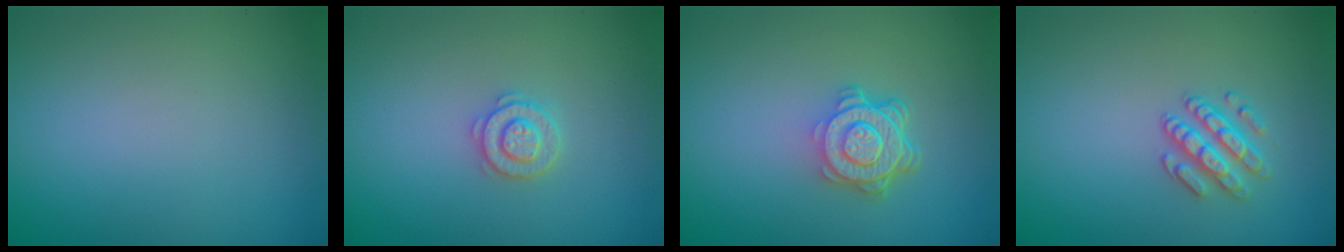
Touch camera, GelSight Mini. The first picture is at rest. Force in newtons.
{"total": 2.2, "press": 2.2, "slide": 0.3}
{"total": 4.9, "press": 3.5, "slide": 3.5}
{"total": 2.5, "press": 2.3, "slide": 0.9}